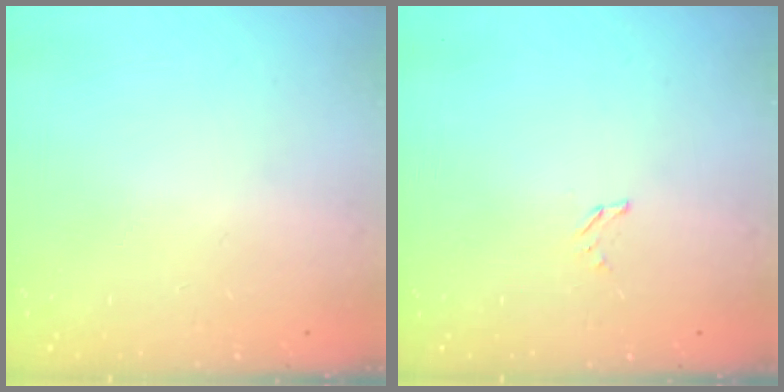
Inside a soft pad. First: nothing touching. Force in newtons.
{"total": 1.3, "press": 1.2, "slide": 0.1}